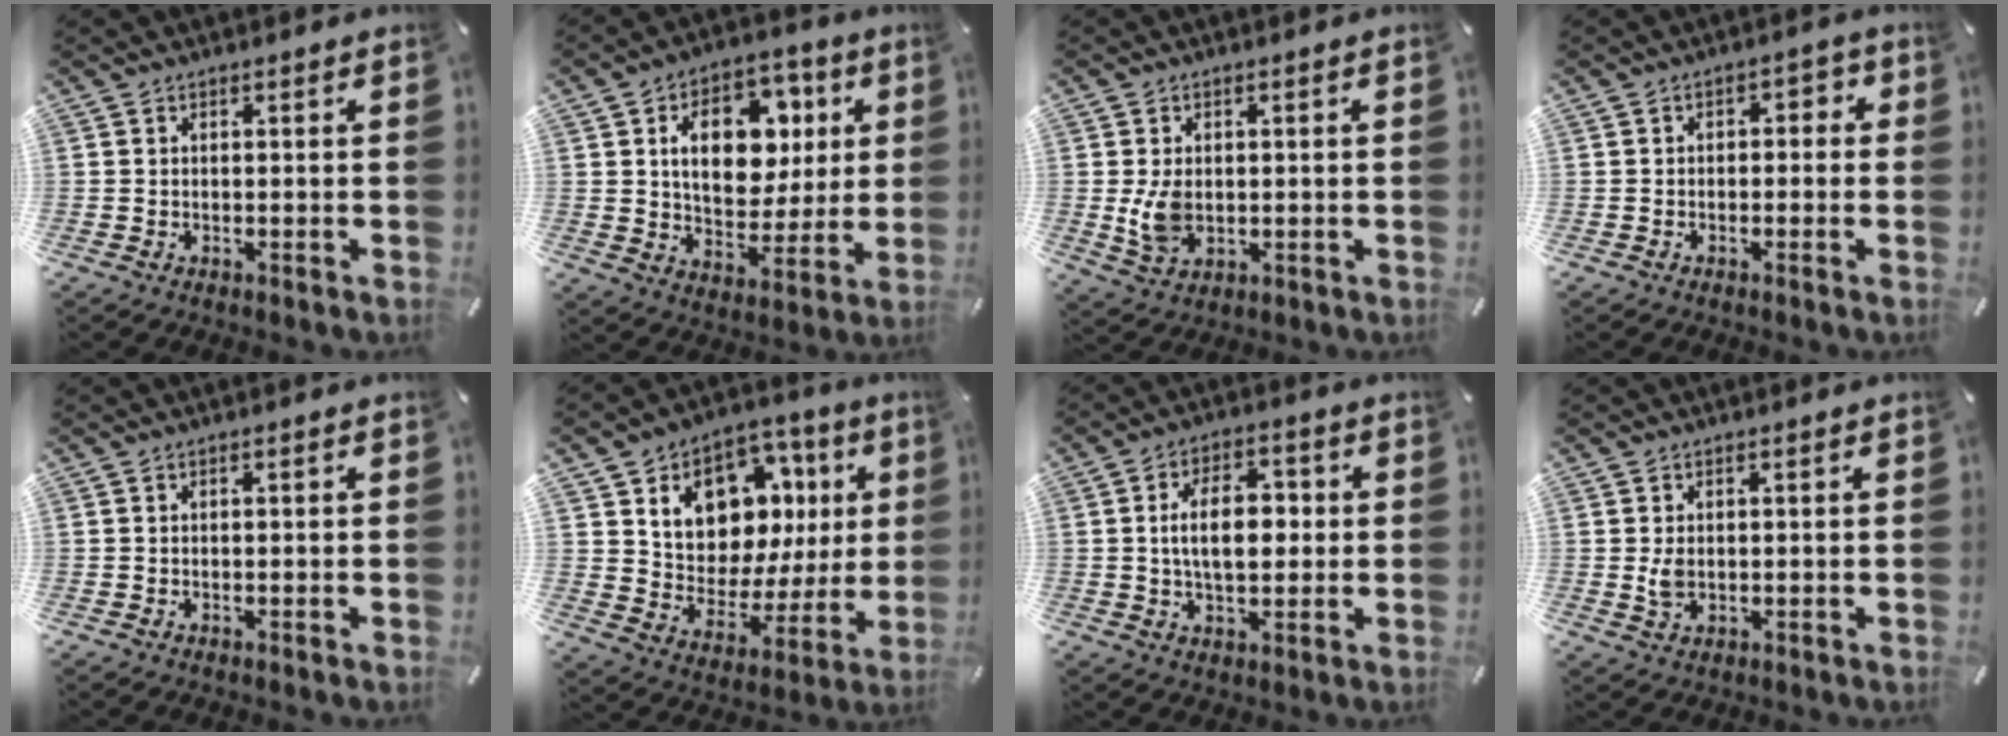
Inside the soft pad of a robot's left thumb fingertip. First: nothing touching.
{"total": 16.2, "force": [4.4, 11.7, 10.4], "torque": [-0.149, 0.000, 0.081]}
{"total": 6.6, "force": [-0.1, 4.8, 4.6], "torque": [-0.094, -0.007, -0.005]}
{"total": 2.4, "force": [-1.4, 1.5, 1.2], "torque": [-0.022, 0.015, -0.032]}
{"total": 0.7, "force": [0.0, 0.2, 0.6], "torque": [-0.011, 0.001, -0.001]}
{"total": 13.1, "force": [6.1, 9.9, 6.1], "torque": [-0.096, -0.058, 0.113]}
{"total": 10.9, "force": [0.5, 6.6, 8.7], "torque": [-0.144, 0.005, 0.002]}
{"total": 3.2, "force": [0.1, 2.2, 2.3], "torque": [-0.051, -0.004, -0.005]}